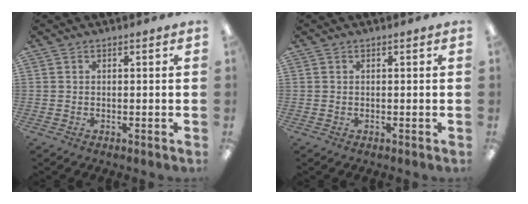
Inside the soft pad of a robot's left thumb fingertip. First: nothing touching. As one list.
[{"total": 0.0}]